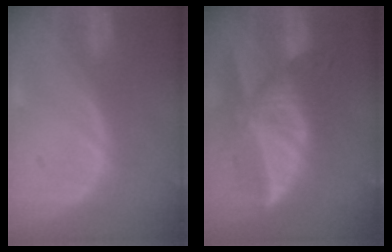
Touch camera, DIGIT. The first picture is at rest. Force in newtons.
{"total": 9.3, "press": 8.4, "slide": 4.0}